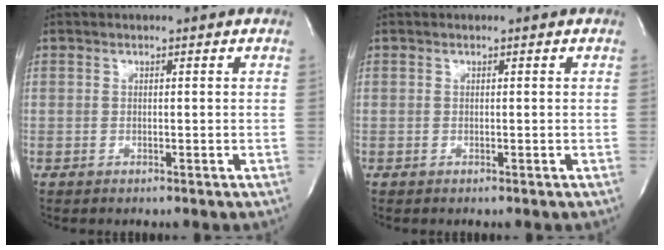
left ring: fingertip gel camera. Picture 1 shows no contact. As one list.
[{"total": 0.0}]